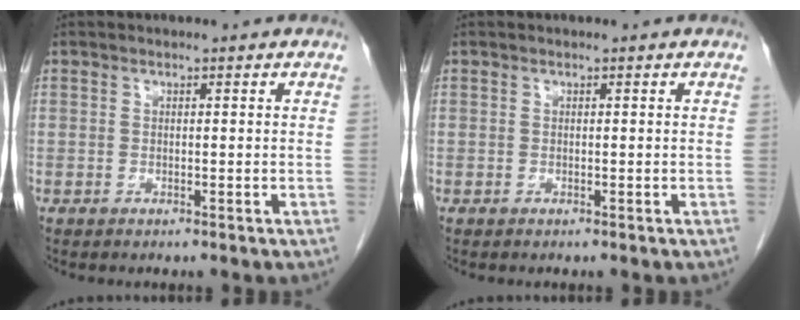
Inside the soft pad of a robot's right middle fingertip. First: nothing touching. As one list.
[{"total": 0.0}]